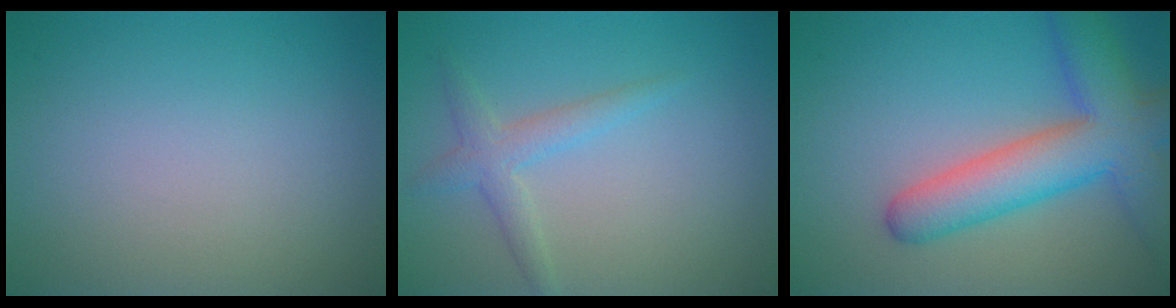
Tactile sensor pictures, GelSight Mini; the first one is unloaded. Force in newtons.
{"total": 2.2, "press": 2.2, "slide": 0.1}
{"total": 7.8, "press": 7.8, "slide": 0.4}